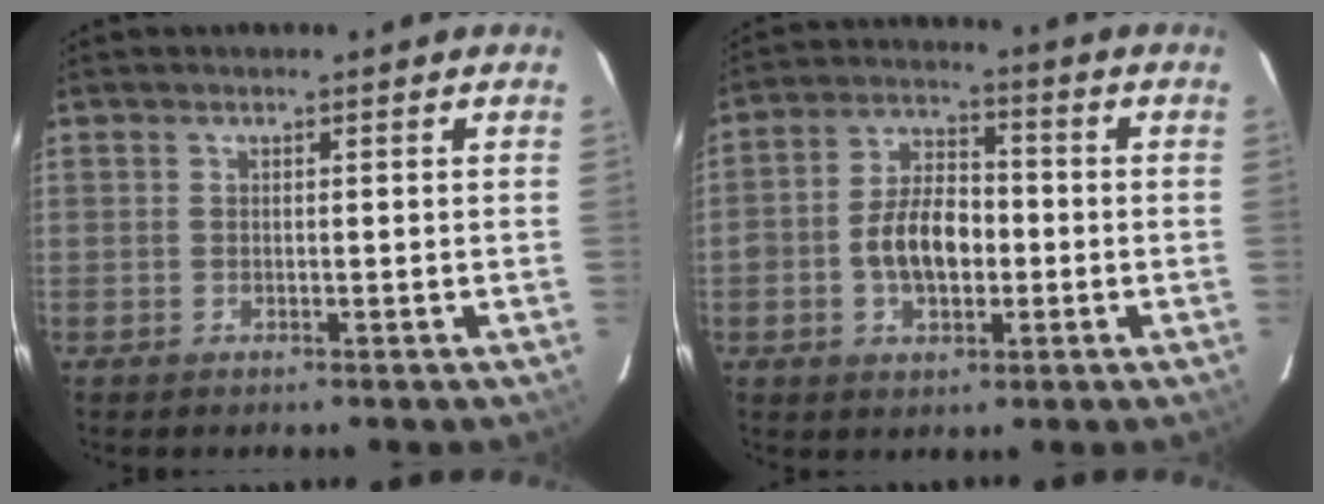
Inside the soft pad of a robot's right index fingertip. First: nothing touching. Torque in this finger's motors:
{"motor_torque": [0.37, -0.17, 0.56, 0.12]}